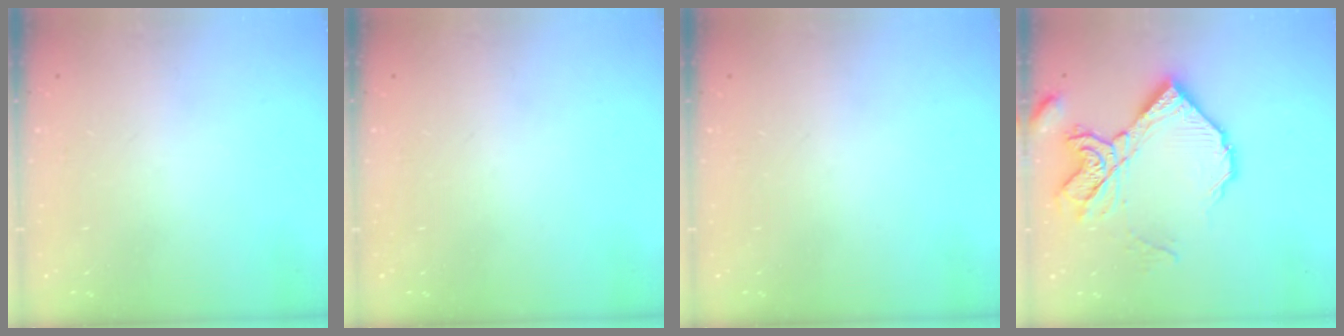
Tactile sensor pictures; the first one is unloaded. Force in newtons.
{"total": 0.0}
{"total": 0.0}
{"total": 15.5, "press": 15.4, "slide": 1.2}